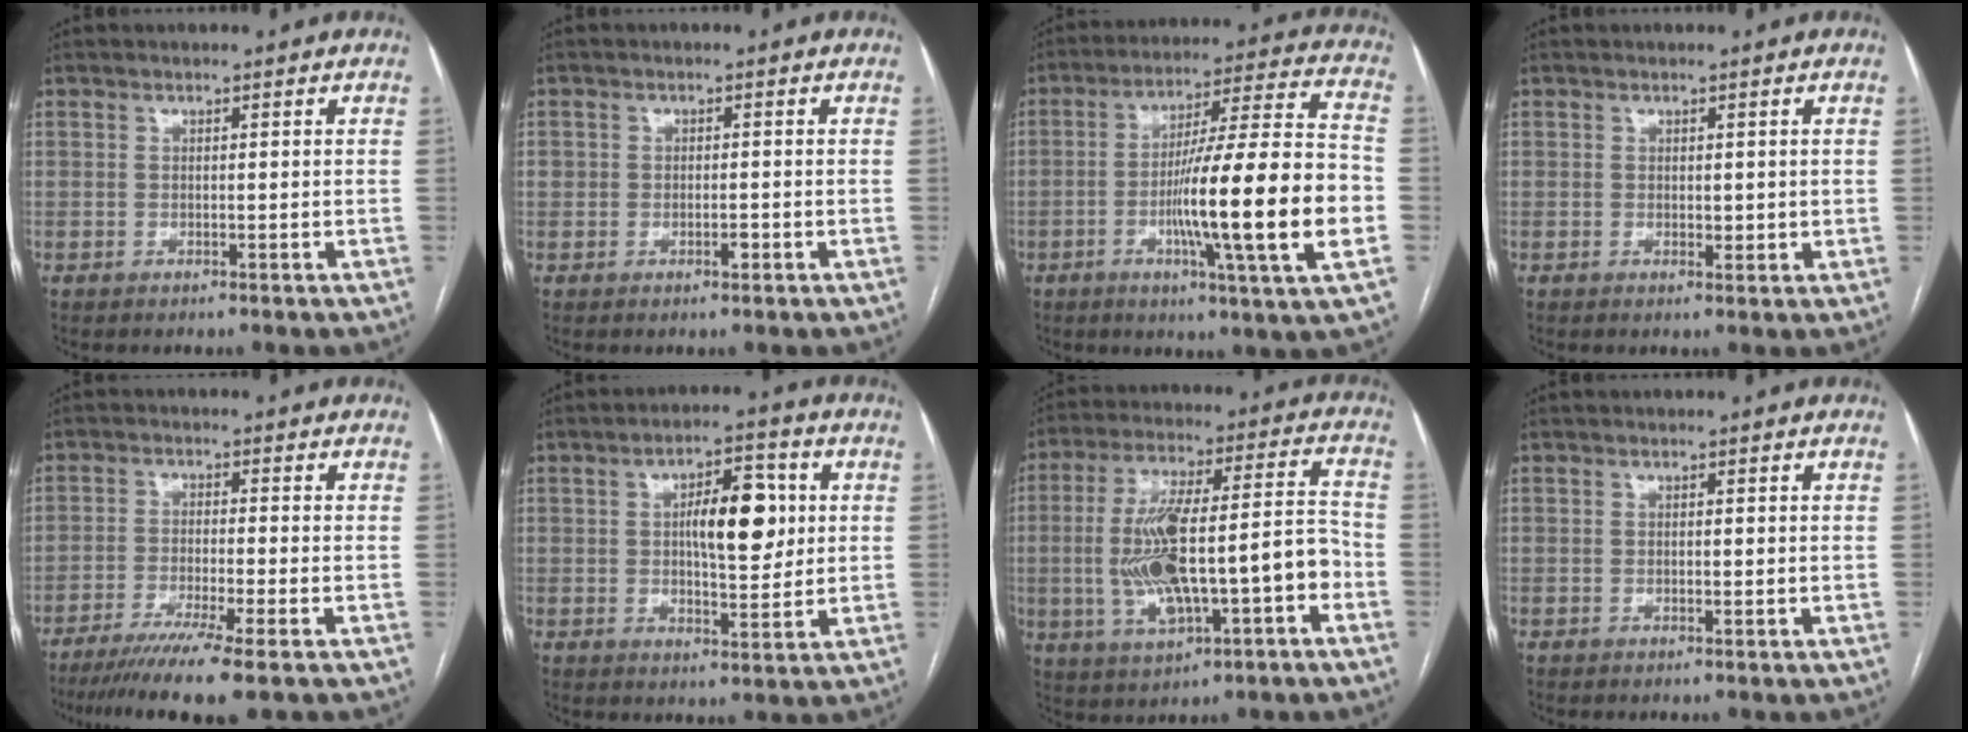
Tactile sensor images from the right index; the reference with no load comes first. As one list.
[{"total": 2.0, "force": [-0.5, 1.4, 1.3], "torque": [-0.021, 0.007, -0.005]}, {"total": 20.4, "force": [-4.6, -0.2, 19.9], "torque": [-0.301, -0.001, -0.073]}, {"total": 1.5, "force": [0.4, 1.1, 1.0], "torque": [-0.011, -0.004, 0.008]}, {"total": 9.6, "force": [-6.9, -1.1, 6.6], "torque": [-0.097, -0.026, -0.109]}, {"total": 10.0, "force": [1.8, 3.6, 9.2], "torque": [-0.141, 0.014, 0.030]}, {"total": 17.7, "force": [-4.1, 4.4, 16.6], "torque": [-0.308, 0.025, -0.056]}, {"total": 0.5, "force": [0.0, 0.2, 0.5], "torque": [-0.008, -0.001, 0.001]}]